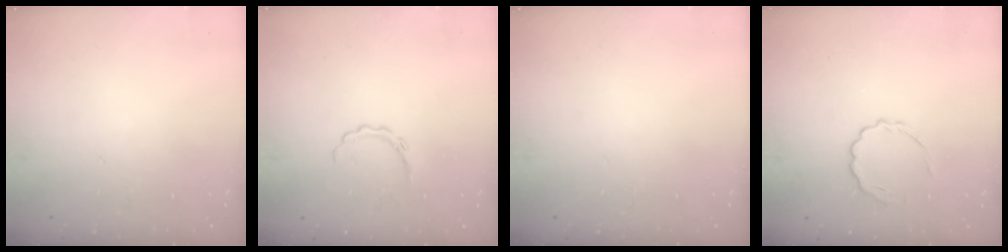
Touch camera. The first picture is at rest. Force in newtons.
{"total": 4.5, "press": 4.4, "slide": 0.7}
{"total": 0.0}
{"total": 5.4, "press": 5.3, "slide": 1.3}